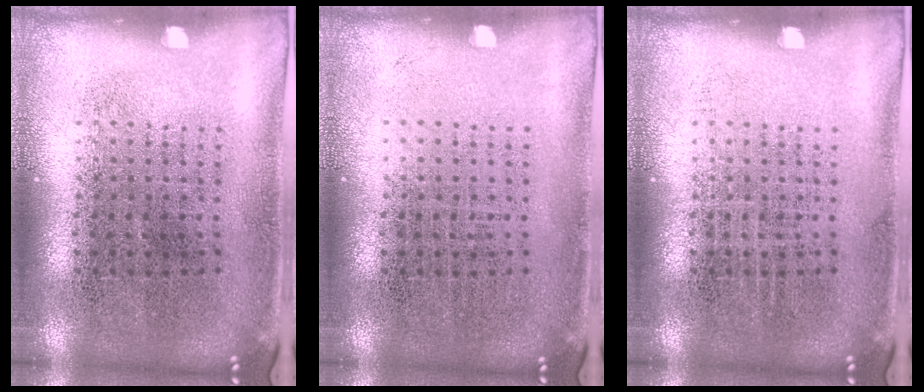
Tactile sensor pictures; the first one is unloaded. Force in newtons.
{"total": 0.0}
{"total": 0.0}